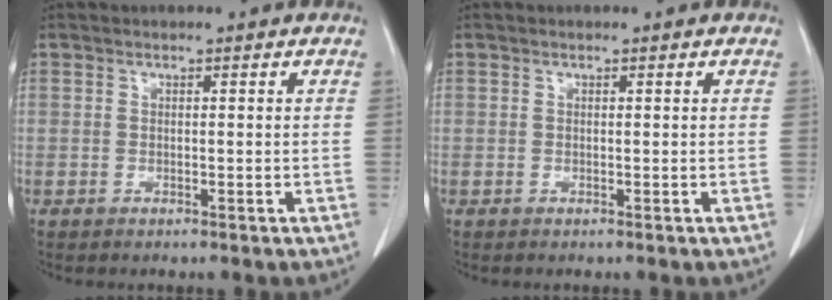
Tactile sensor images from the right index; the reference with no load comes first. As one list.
[{"total": 0.0}]